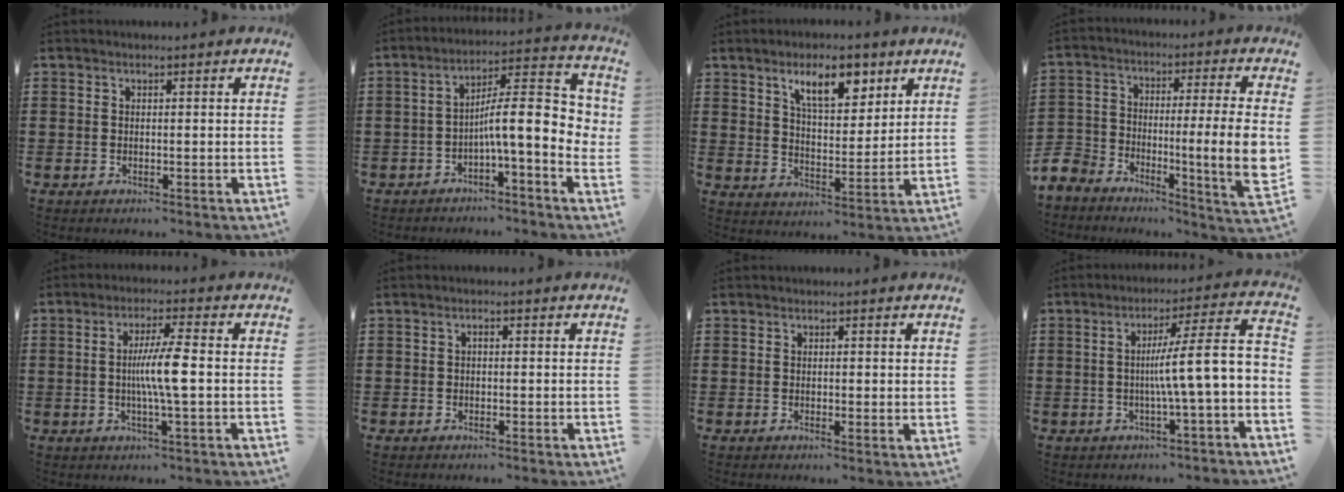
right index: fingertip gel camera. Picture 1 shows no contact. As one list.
[{"total": 10.6, "force": [-0.6, 2.4, 10.3], "torque": [-0.165, -0.015, -0.014]}, {"total": 8.6, "force": [5.3, 3.4, 5.9], "torque": [-0.099, -0.006, 0.089]}, {"total": 11.6, "force": [-4.2, 3.1, 10.3], "torque": [-0.192, -0.007, -0.079]}, {"total": 6.6, "force": [-0.3, 0.2, 6.6], "torque": [-0.124, -0.007, -0.014]}, {"total": 0.8, "force": [-0.2, 0.4, 0.6], "torque": [-0.013, -0.001, -0.004]}, {"total": 0.7, "force": [0.2, 0.2, 0.6], "torque": [-0.012, 0.002, 0.004]}, {"total": 9.2, "force": [-0.8, 0.3, 9.1], "torque": [-0.150, -0.020, -0.023]}]